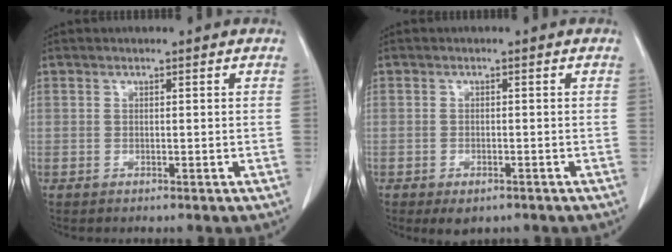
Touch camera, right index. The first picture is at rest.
{"total": 2.7, "force": [-1.7, 1.4, 1.6], "torque": [-0.022, -0.002, -0.014]}